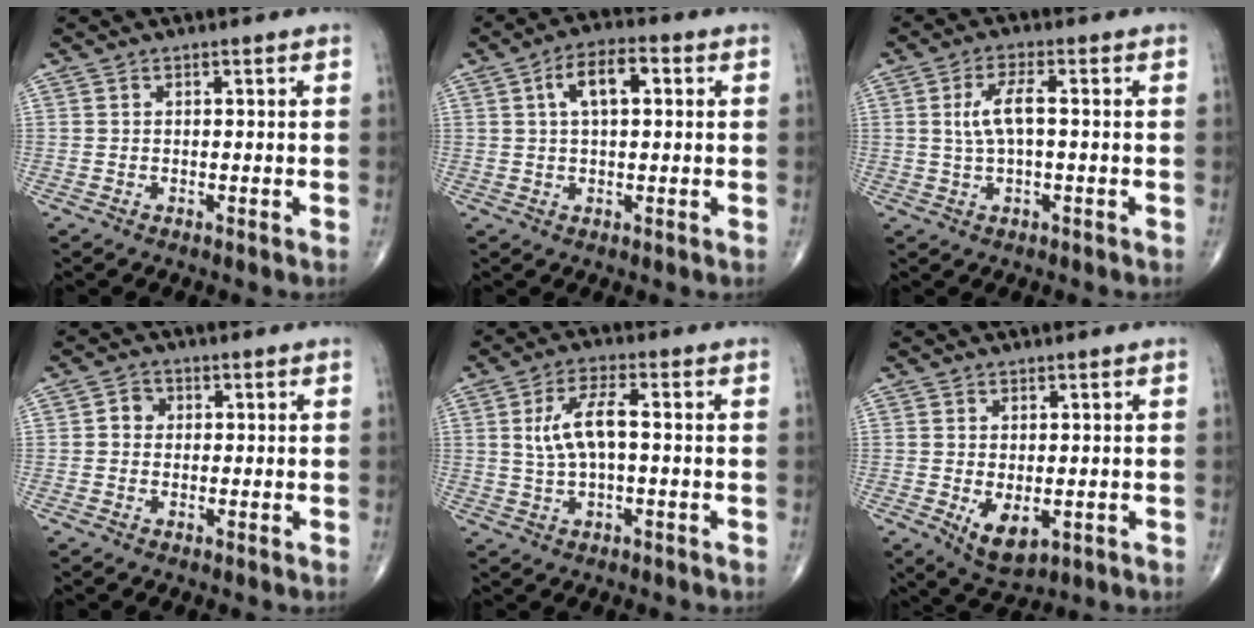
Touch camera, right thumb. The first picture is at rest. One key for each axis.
{"total": 7.2, "fx": 1.8, "fy": 3.4, "fz": 6.1, "tx": -0.101, "ty": 0.015, "tz": 0.026}
{"total": 5.4, "fx": 0.5, "fy": 1.7, "fz": 5.1, "tx": -0.118, "ty": 0.012, "tz": 0.008}
{"total": 2.4, "fx": 0.2, "fy": 2.2, "fz": 1.0, "tx": -0.001, "ty": 0.006, "tz": -0.004}
{"total": 7.4, "fx": 0.7, "fy": 2.8, "fz": 6.9, "tx": -0.146, "ty": 0.017, "tz": 0.012}
{"total": 5.6, "fx": -1.0, "fy": 3.0, "fz": 4.7, "tx": -0.071, "ty": -0.012, "tz": -0.002}